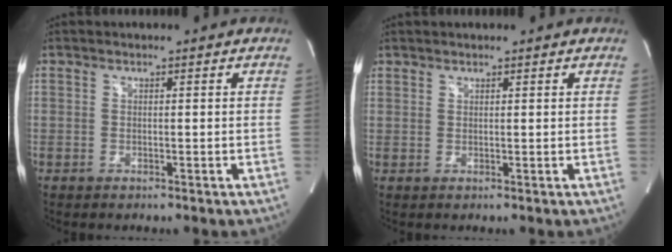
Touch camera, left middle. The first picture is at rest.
{"total": 0.8, "force": [0.7, 0.4, 0.0], "torque": [0.001, 0.002, 0.011]}